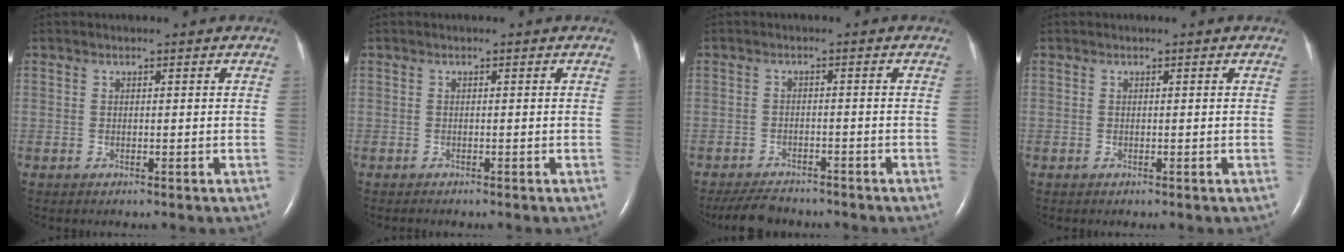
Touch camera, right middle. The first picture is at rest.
{"total": 0.5, "force": [-0.5, 0.1, 0.1], "torque": [-0.009, -0.002, -0.008]}
{"total": 5.9, "force": [-5.3, 1.7, 1.8], "torque": [-0.032, -0.013, -0.084]}
{"total": 0.0}